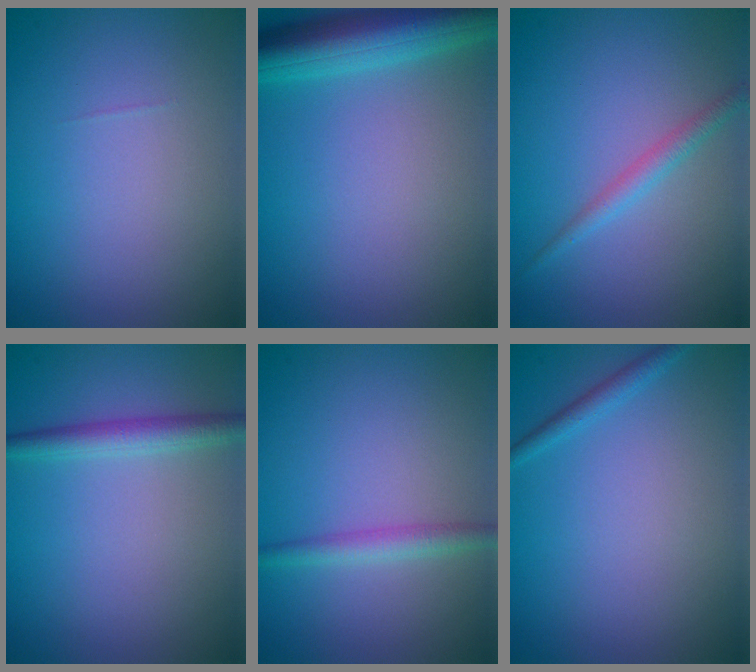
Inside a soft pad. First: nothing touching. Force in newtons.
{"total": 6.6, "press": 6.6, "slide": 0.3}
{"total": 1.6, "press": 1.6, "slide": 0.1}
{"total": 2.4, "press": 2.4, "slide": 0.0}
{"total": 2.0, "press": 2.0, "slide": 0.0}
{"total": 1.2, "press": 1.2, "slide": 0.0}